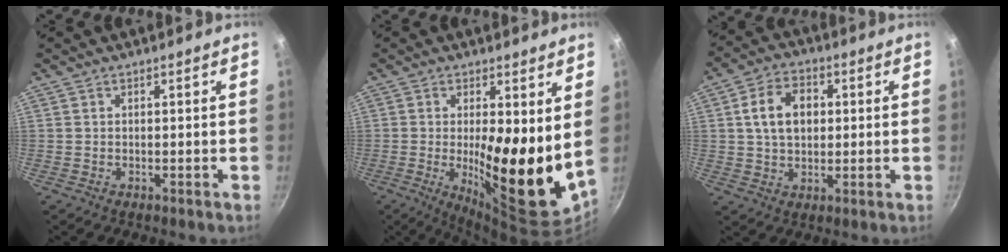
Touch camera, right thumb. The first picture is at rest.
{"total": 15.5, "force": [1.0, 4.7, 14.8], "torque": [-0.205, -0.034, 0.017]}
{"total": 9.5, "force": [1.5, 6.9, 6.5], "torque": [-0.092, 0.013, 0.019]}